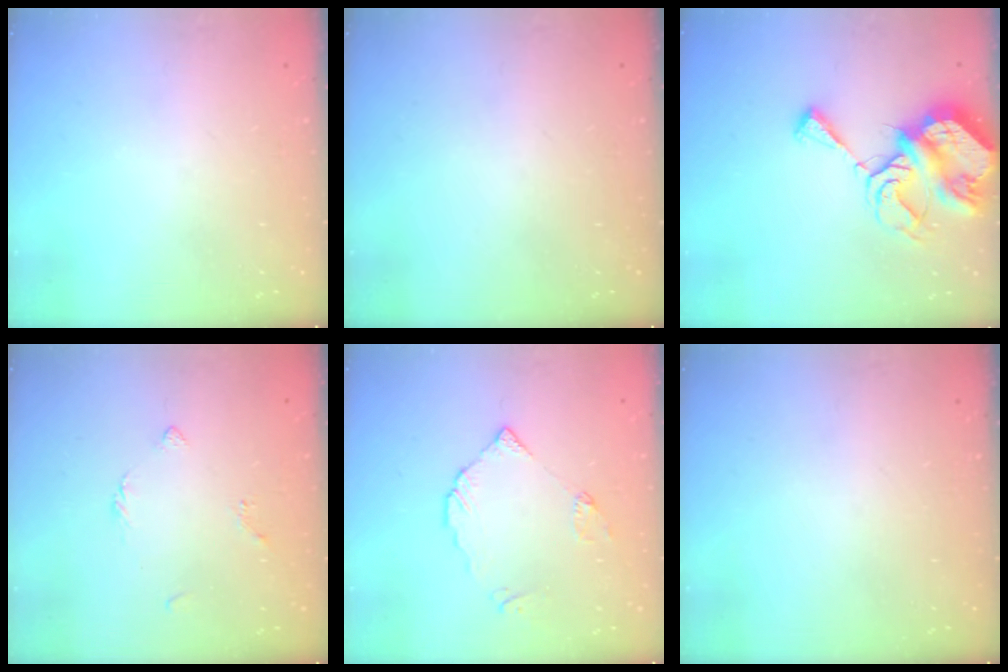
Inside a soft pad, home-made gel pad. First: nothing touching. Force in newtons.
{"total": 0.0}
{"total": 10.2, "press": 10.1, "slide": 1.0}
{"total": 2.4, "press": 2.3, "slide": 0.6}
{"total": 5.2, "press": 5.2, "slide": 0.2}
{"total": 0.0}